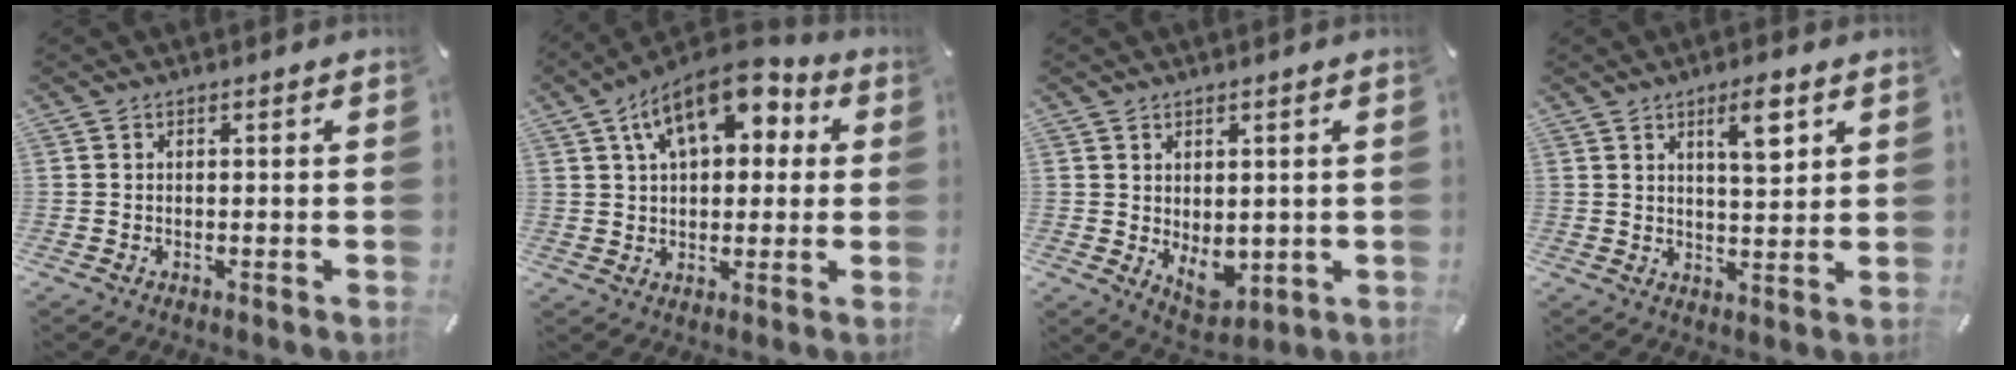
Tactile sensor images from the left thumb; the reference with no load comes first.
{"total": 14.2, "force": [6.7, 7.7, 9.9], "torque": [-0.158, -0.018, 0.115]}
{"total": 5.4, "force": [0.1, 4.2, 3.5], "torque": [-0.034, -0.005, 0.005]}
{"total": 7.8, "force": [4.0, 2.3, 6.2], "torque": [-0.092, -0.016, 0.060]}